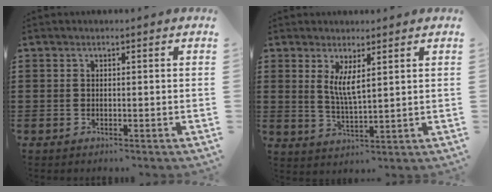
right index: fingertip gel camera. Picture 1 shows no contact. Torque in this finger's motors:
{"motor_torque": [0.09, -0.07, 0.14, 0.11]}